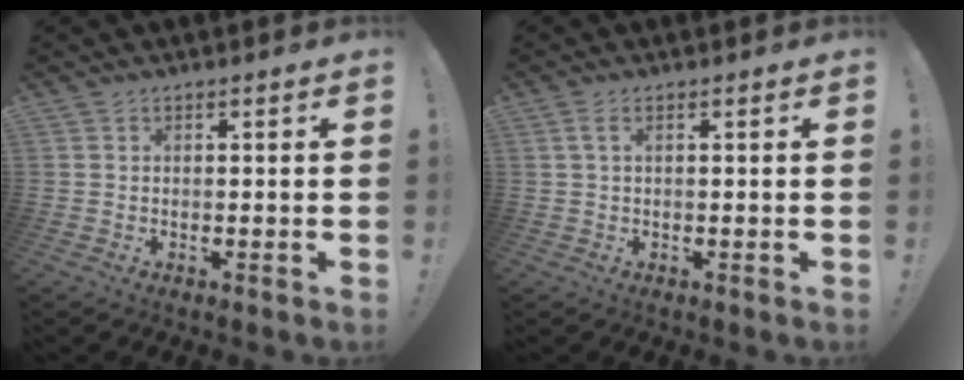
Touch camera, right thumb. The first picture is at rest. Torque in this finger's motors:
{"motor_torque": [0.14, -0.07, -0.02, 0.14, 0.02]}